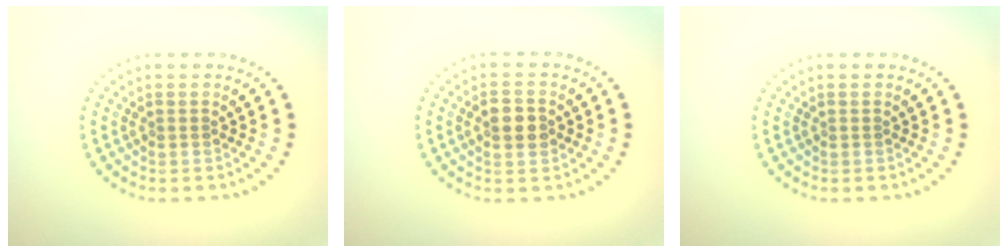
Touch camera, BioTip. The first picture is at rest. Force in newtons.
{"total": 2.8, "press": 2.8, "slide": 0.1}
{"total": 0.0}